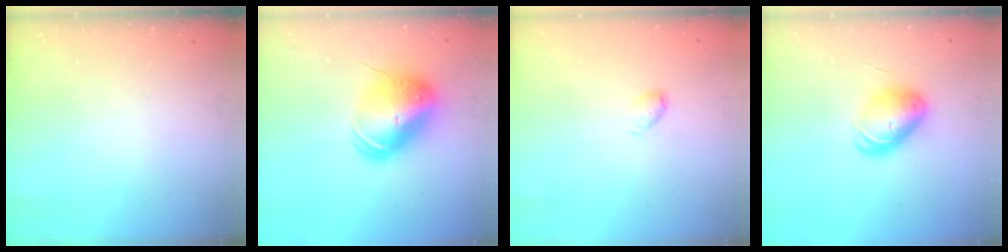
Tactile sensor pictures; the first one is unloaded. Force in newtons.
{"total": 13.5, "press": 13.2, "slide": 2.6}
{"total": 3.7, "press": 3.7, "slide": 0.7}
{"total": 9.3, "press": 9.2, "slide": 1.3}